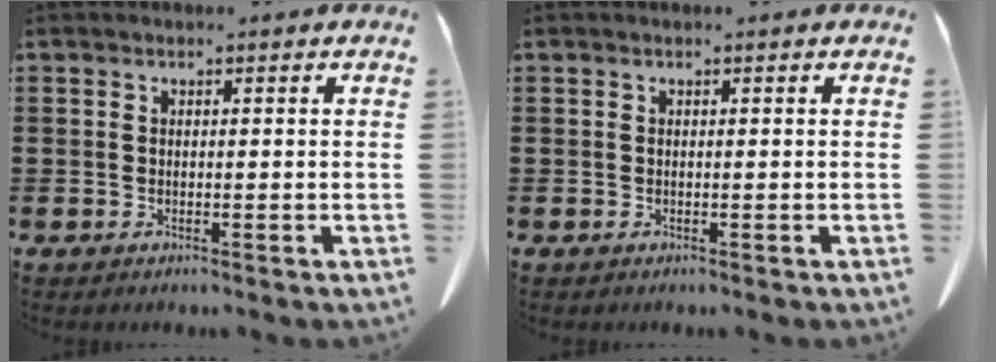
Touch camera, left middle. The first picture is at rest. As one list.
[{"total": 0.0}]